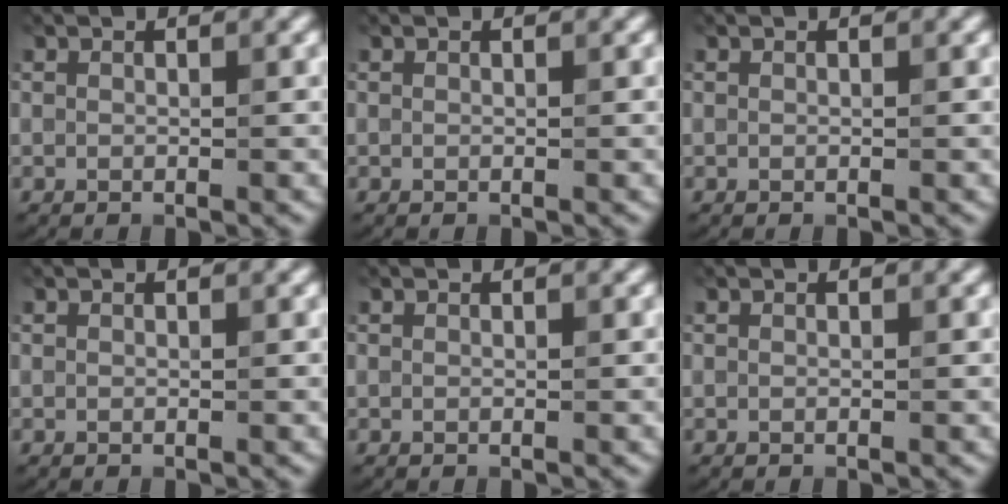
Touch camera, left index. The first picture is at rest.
{"total": 0.0}
{"total": 0.0}
{"total": 0.0}
{"total": 0.0}
{"total": 0.0}